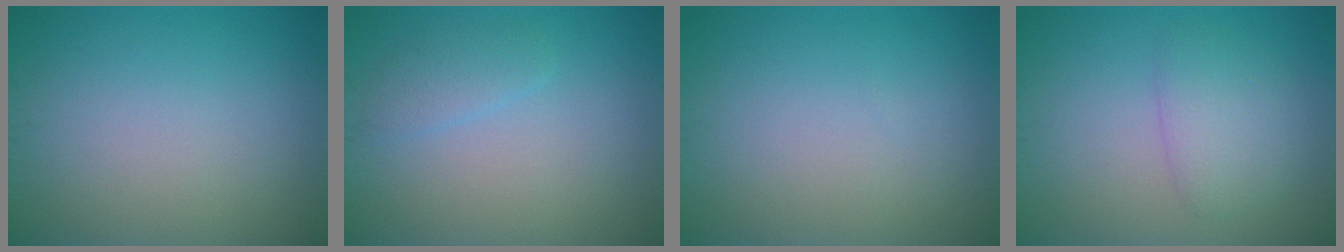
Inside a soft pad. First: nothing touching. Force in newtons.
{"total": 1.5, "press": 1.5, "slide": 0.1}
{"total": 0.0}
{"total": 2.9, "press": 2.9, "slide": 0.2}